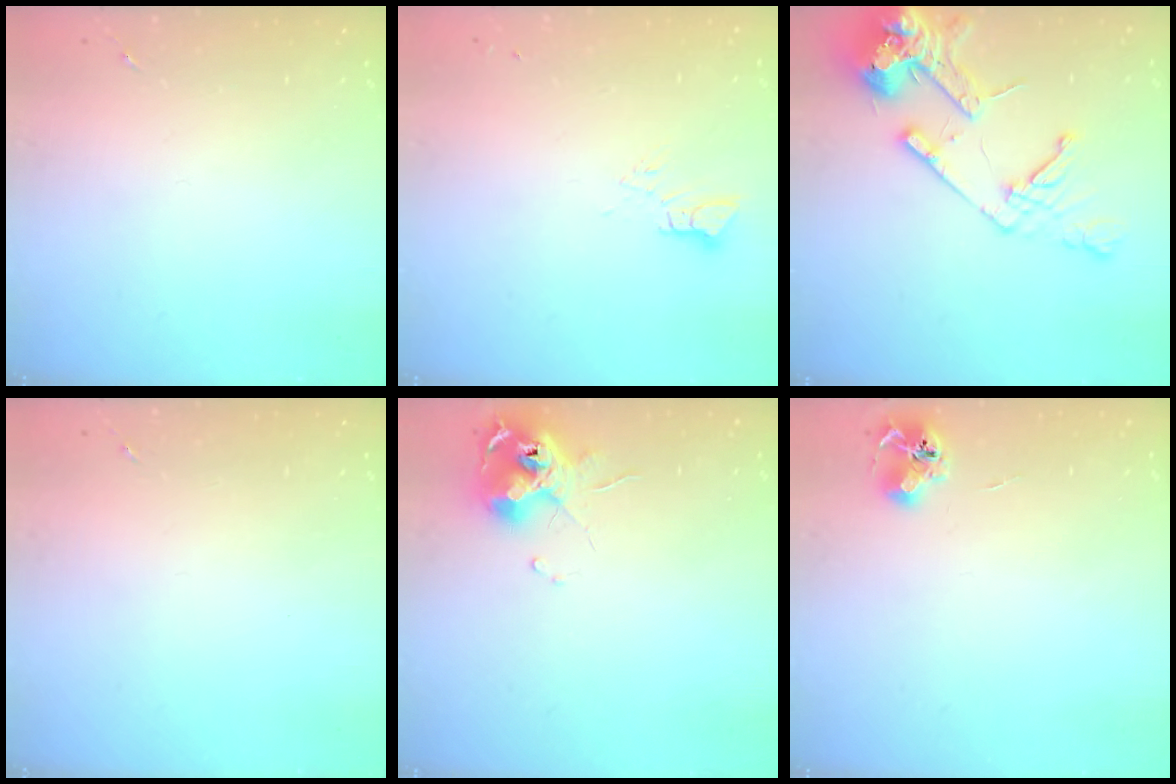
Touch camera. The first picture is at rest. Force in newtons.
{"total": 3.4, "press": 3.4, "slide": 0.2}
{"total": 16.9, "press": 16.7, "slide": 2.4}
{"total": 0.0}
{"total": 12.2, "press": 12.1, "slide": 1.3}
{"total": 6.8, "press": 6.8, "slide": 0.9}